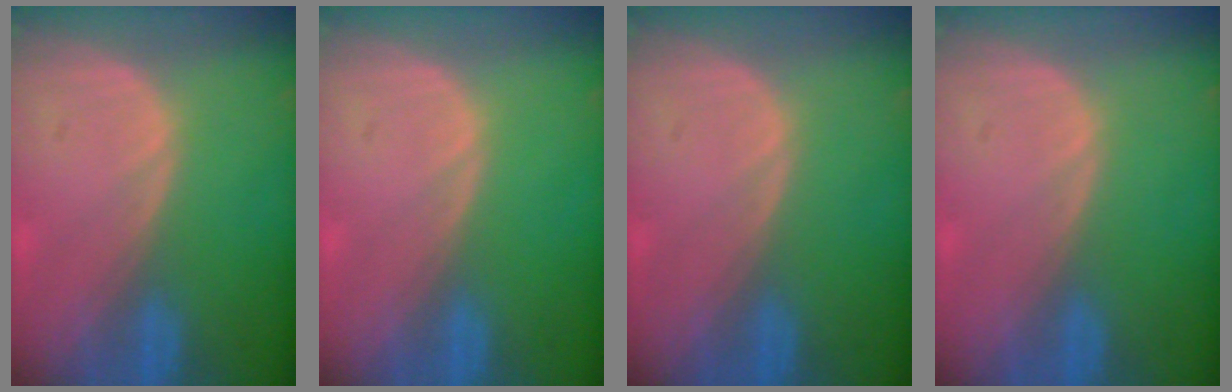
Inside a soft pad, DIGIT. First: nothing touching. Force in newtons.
{"total": 0.0}
{"total": 0.0}
{"total": 0.0}